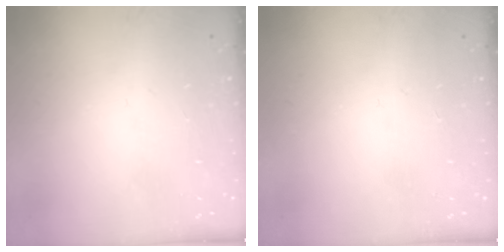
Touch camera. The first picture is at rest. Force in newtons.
{"total": 0.0}